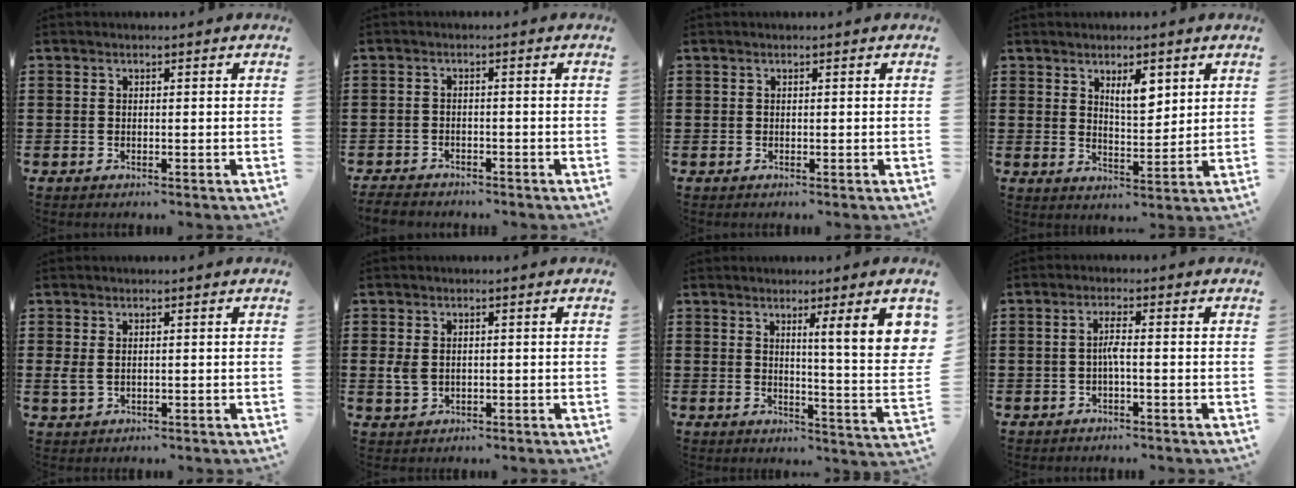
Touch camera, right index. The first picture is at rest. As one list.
[{"total": 2.1, "force": [-2.0, 0.4, 0.2], "torque": [-0.016, -0.002, -0.046]}, {"total": 0.0}, {"total": 5.1, "force": [2.7, 2.1, 3.8], "torque": [-0.065, 0.000, 0.043]}, {"total": 1.6, "force": [0.4, 1.1, 1.1], "torque": [-0.034, 0.004, 0.005]}, {"total": 2.6, "force": [0.1, 2.0, 1.6], "torque": [-0.051, 0.002, -0.003]}, {"total": 8.4, "force": [3.9, 0.1, 7.4], "torque": [-0.123, -0.023, 0.059]}, {"total": 2.4, "force": [-0.5, 0.1, 2.3], "torque": [-0.053, -0.003, -0.013]}]